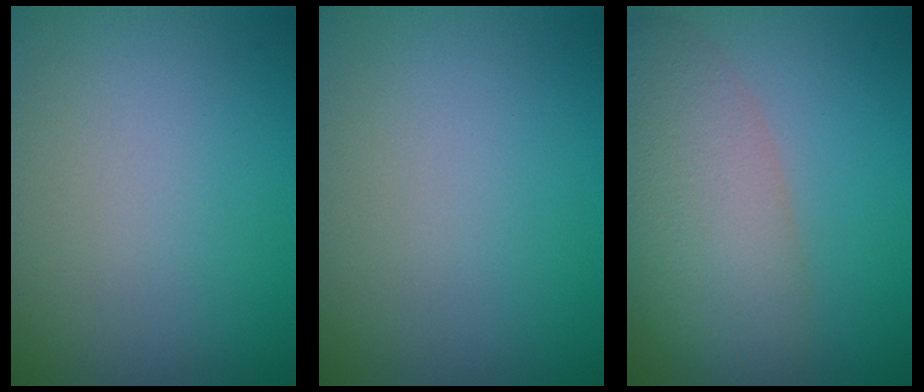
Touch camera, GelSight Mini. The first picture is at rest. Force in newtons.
{"total": 0.0}
{"total": 7.9, "press": 7.9, "slide": 0.6}